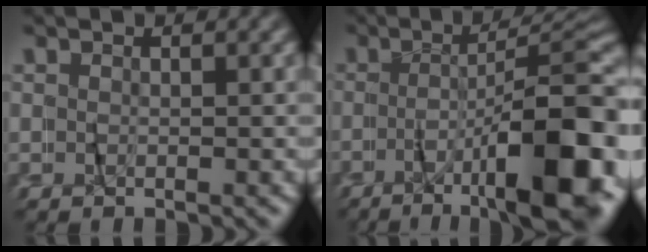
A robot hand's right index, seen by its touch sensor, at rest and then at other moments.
{"total": 13.8, "force": [-4.9, 4.1, 12.2], "torque": [-0.155, -0.001, -0.072]}